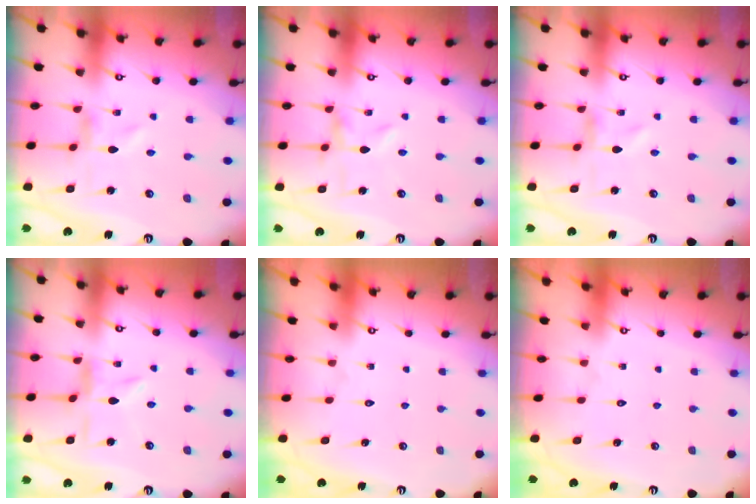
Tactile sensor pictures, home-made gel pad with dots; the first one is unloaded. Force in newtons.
{"total": 0.0}
{"total": 0.0}
{"total": 2.7, "press": 2.7, "slide": 0.4}
{"total": 1.7, "press": 1.7, "slide": 0.1}
{"total": 1.7, "press": 1.7, "slide": 0.1}